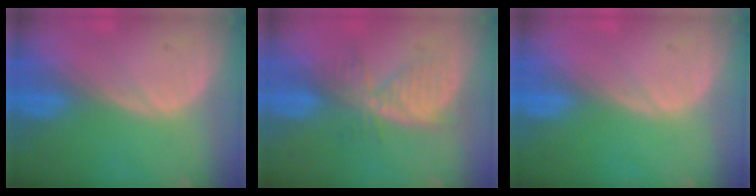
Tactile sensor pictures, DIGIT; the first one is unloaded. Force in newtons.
{"total": 6.0, "press": 5.9, "slide": 0.6}
{"total": 0.0}